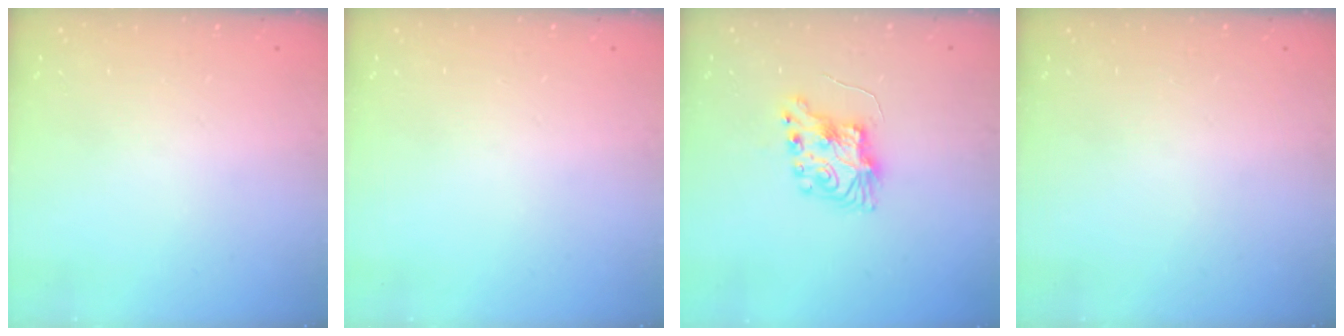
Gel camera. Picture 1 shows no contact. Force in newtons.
{"total": 0.0}
{"total": 8.4, "press": 8.4, "slide": 0.2}
{"total": 0.0}